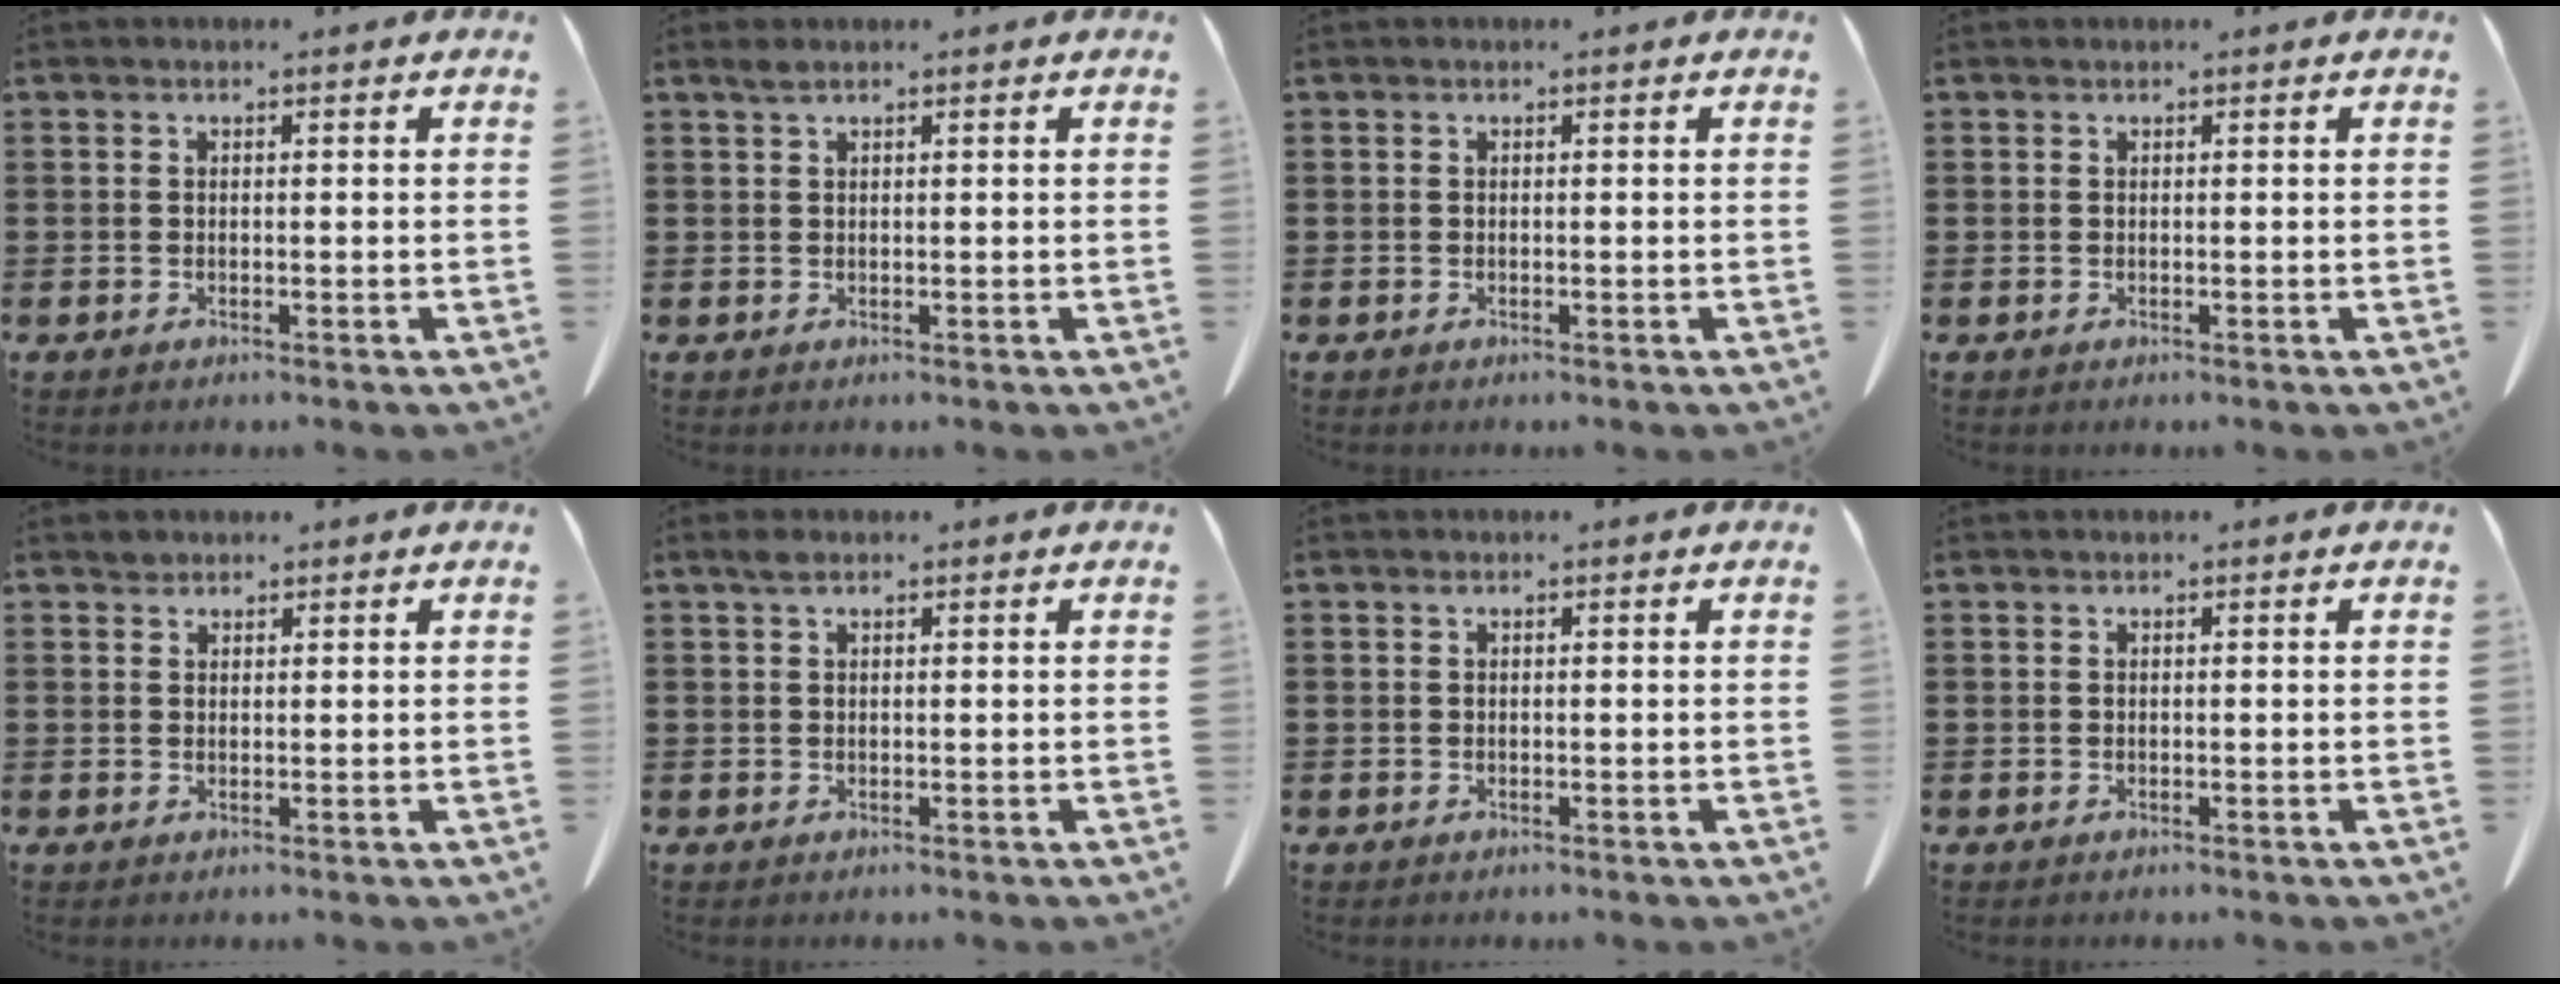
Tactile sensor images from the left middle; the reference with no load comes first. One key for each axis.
{"total": 1.1, "fx": 0.7, "fy": 0.1, "fz": 0.8, "tx": -0.019, "ty": -0.001, "tz": 0.014}
{"total": 0.0}
{"total": 0.0}
{"total": 1.0, "fx": 0.9, "fy": 0.4, "fz": 0.1, "tx": -0.004, "ty": 0.000, "tz": 0.018}
{"total": 1.1, "fx": 0.7, "fy": 0.4, "fz": 0.8, "tx": -0.019, "ty": 0.002, "tz": 0.012}
{"total": 0.0}
{"total": 0.0}